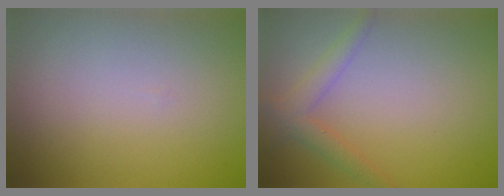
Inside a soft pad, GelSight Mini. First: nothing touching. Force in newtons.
{"total": 2.3, "press": 2.3, "slide": 0.2}